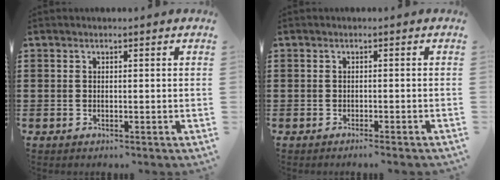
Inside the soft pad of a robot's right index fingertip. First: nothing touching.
{"total": 1.0, "force": [-0.9, -0.3, 0.5], "torque": [-0.011, -0.006, -0.015]}